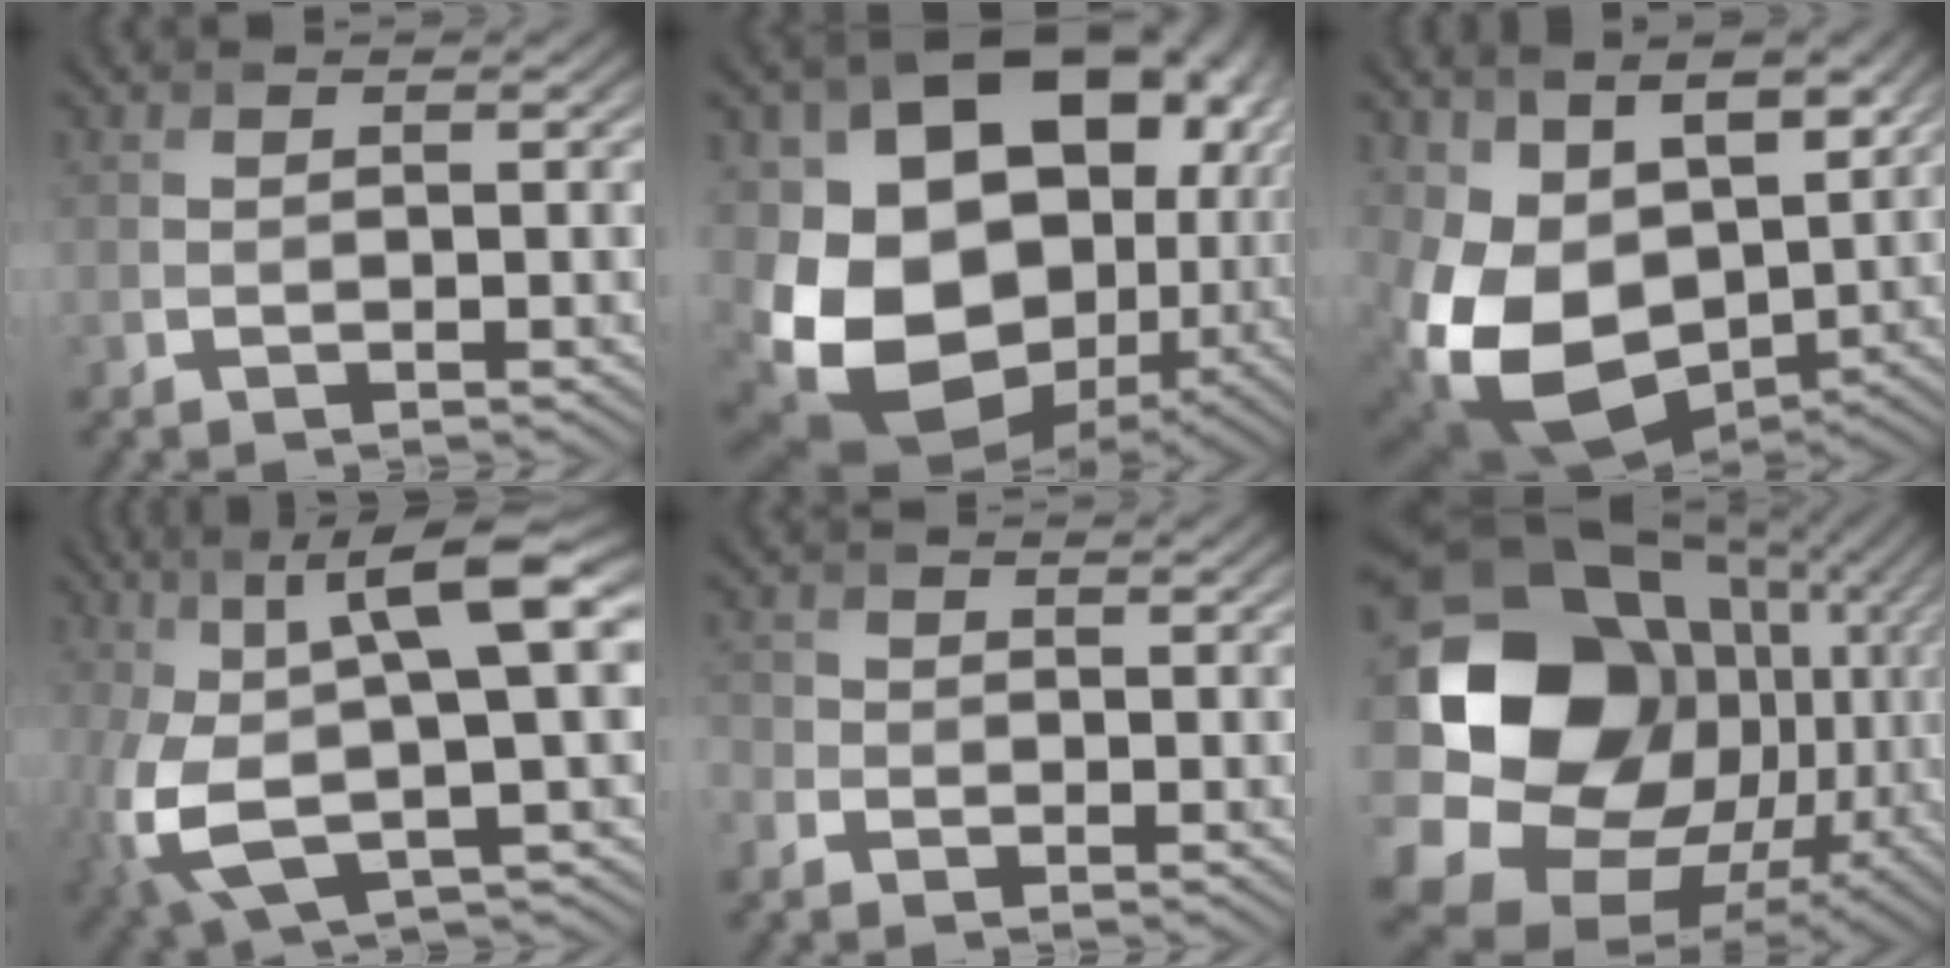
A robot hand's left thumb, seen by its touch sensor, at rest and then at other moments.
{"total": 20.3, "force": [-0.2, 15.1, 13.5], "torque": [-0.267, -0.051, 0.036]}
{"total": 14.2, "force": [0.5, 9.8, 10.2], "torque": [-0.228, -0.037, 0.016]}
{"total": 14.2, "force": [0.2, 4.9, 13.3], "torque": [-0.282, -0.006, 0.010]}
{"total": 2.0, "force": [-1.4, 1.4, 0.4], "torque": [-0.013, -0.003, -0.038]}
{"total": 21.5, "force": [1.0, 17.2, 12.9], "torque": [-0.306, -0.043, 0.059]}